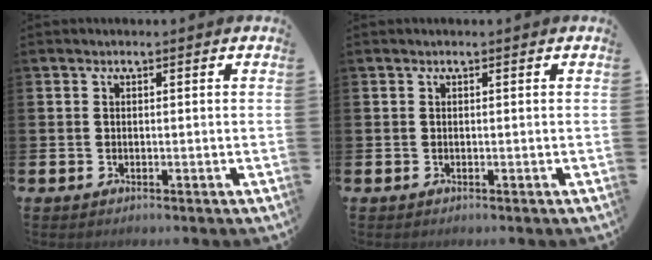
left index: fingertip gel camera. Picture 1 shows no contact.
{"total": 0.0}